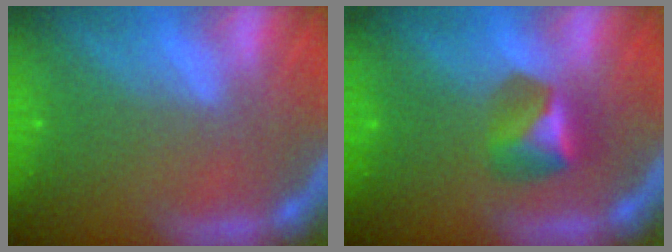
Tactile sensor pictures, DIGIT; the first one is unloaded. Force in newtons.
{"total": 2.9}